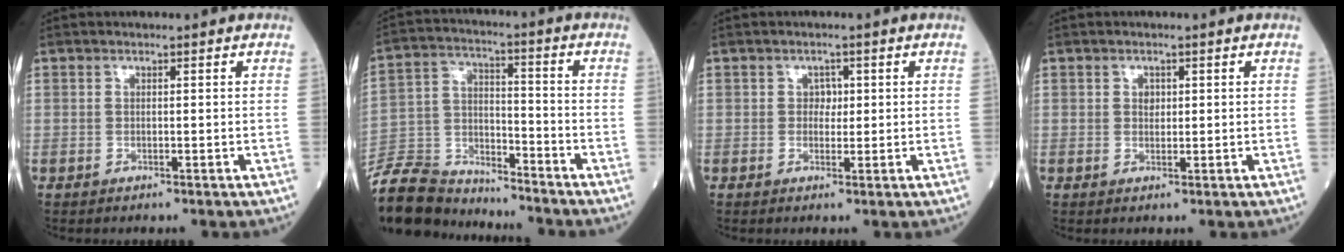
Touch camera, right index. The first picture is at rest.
{"total": 18.9, "force": [-17.7, 5.4, 3.9], "torque": [-0.107, 0.032, -0.317]}
{"total": 1.6, "force": [0.3, 1.2, 1.0], "torque": [-0.008, 0.001, 0.002]}
{"total": 1.2, "force": [0.3, 0.9, 0.7], "torque": [-0.009, 0.000, 0.005]}